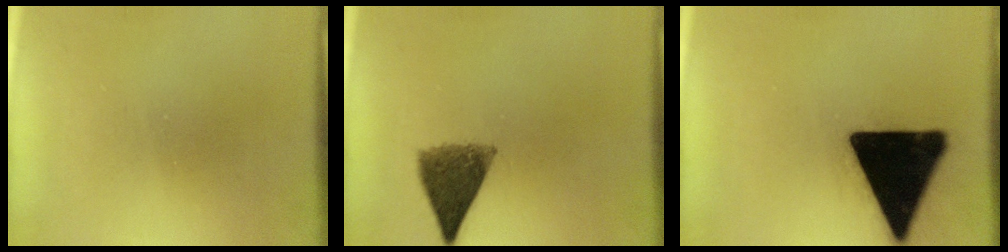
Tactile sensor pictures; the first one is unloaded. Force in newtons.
{"total": 7.4}
{"total": 21.1}